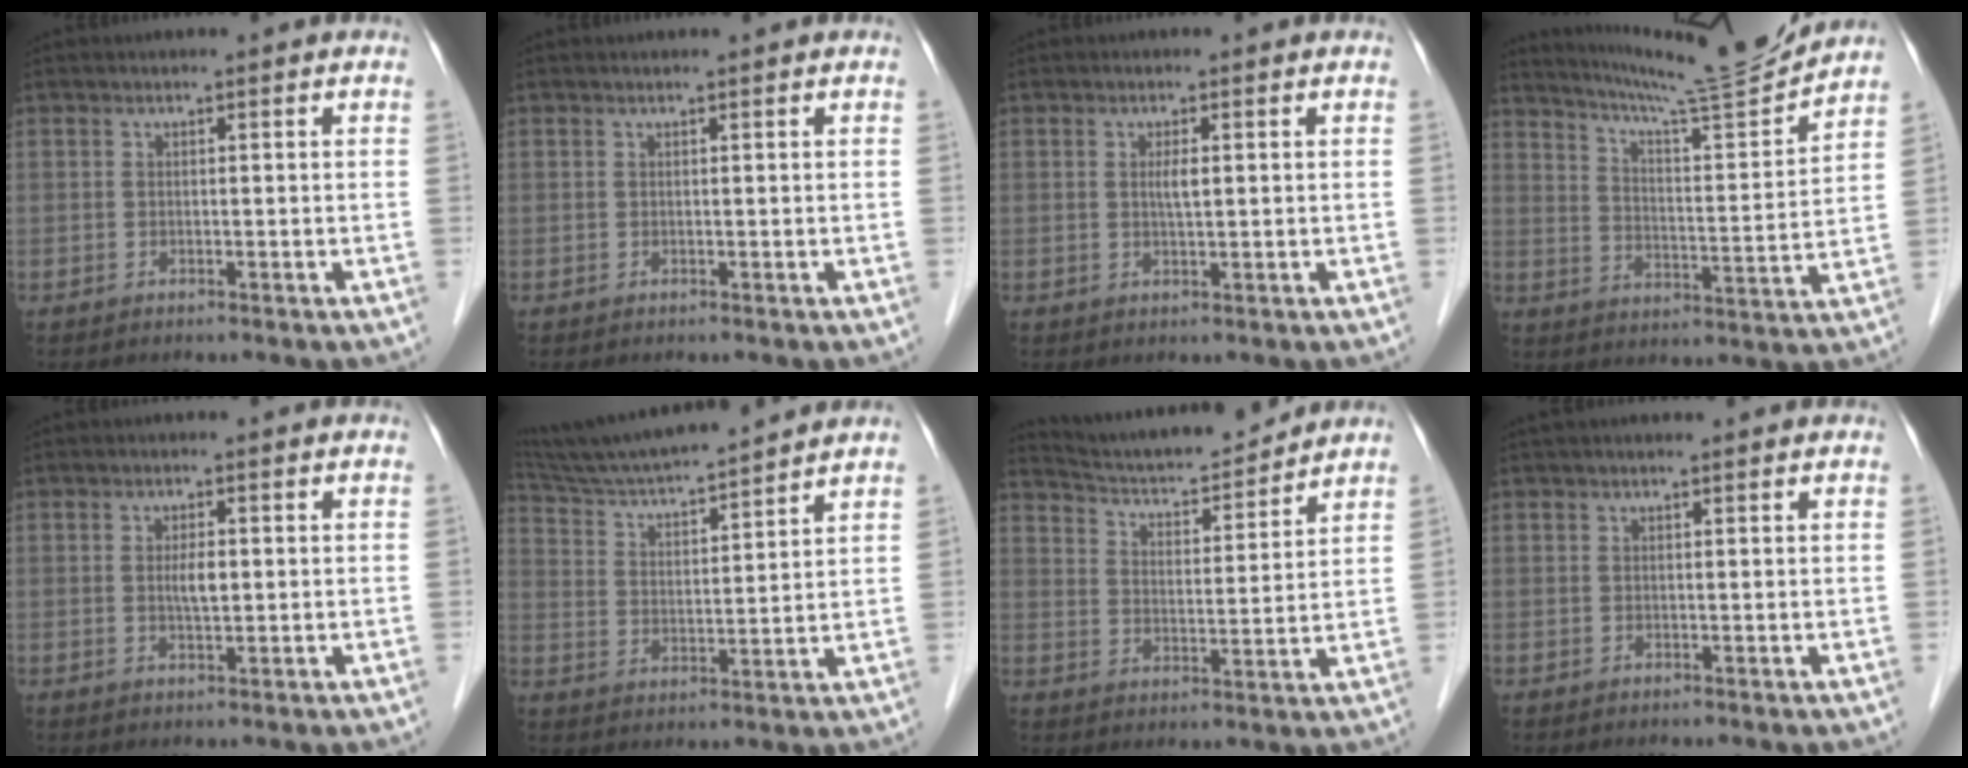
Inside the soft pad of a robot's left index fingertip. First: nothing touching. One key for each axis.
{"total": 0.8, "fx": 0.7, "fy": -0.1, "fz": 0.3, "tx": -0.007, "ty": 0.006, "tz": 0.014}
{"total": 1.8, "fx": 0.4, "fy": 0.2, "fz": 1.7, "tx": -0.035, "ty": 0.000, "tz": 0.007}
{"total": 14.8, "fx": 14.1, "fy": -1.4, "fz": 4.4, "tx": -0.079, "ty": -0.033, "tz": 0.212}
{"total": 2.5, "fx": 0.3, "fy": 0.7, "fz": 2.4, "tx": -0.044, "ty": -0.001, "tz": 0.006}
{"total": 16.2, "fx": 14.9, "fy": 0.2, "fz": 6.4, "tx": -0.120, "ty": 0.014, "tz": 0.245}
{"total": 13.8, "fx": 13.1, "fy": 1.4, "fz": 3.9, "tx": -0.068, "ty": 0.002, "tz": 0.207}
{"total": 4.7, "fx": 4.3, "fy": 0.4, "fz": 1.9, "tx": -0.025, "ty": 0.035, "tz": 0.053}